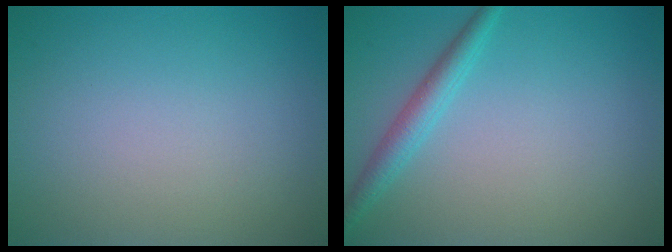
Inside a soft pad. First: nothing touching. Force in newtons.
{"total": 2.3, "press": 2.3, "slide": 0.1}